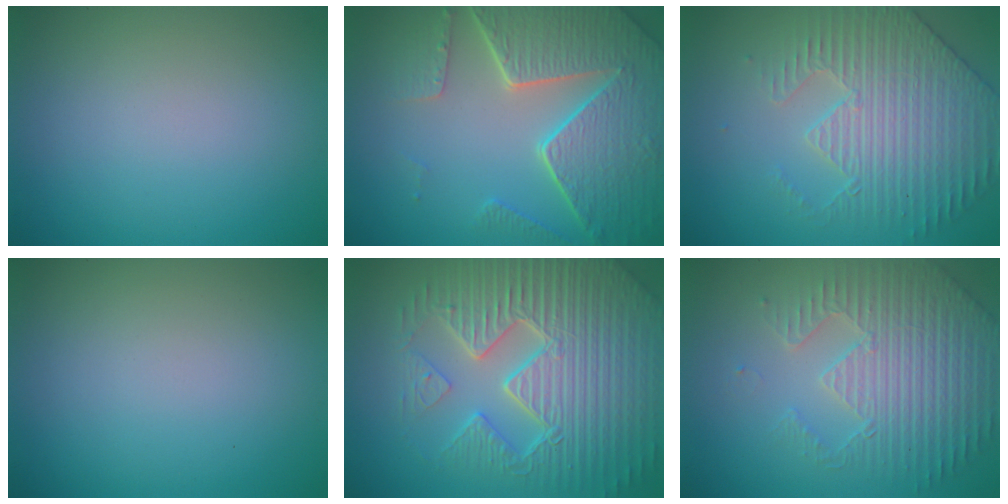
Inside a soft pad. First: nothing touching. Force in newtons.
{"total": 8.4, "press": 6.1, "slide": 5.7}
{"total": 4.2, "press": 4.2, "slide": 0.5}
{"total": 0.0}
{"total": 9.5, "press": 6.7, "slide": 6.7}
{"total": 5.0, "press": 4.6, "slide": 1.9}